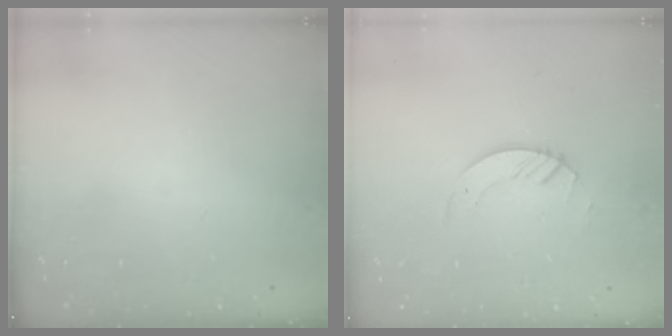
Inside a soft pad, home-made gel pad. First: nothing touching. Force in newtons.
{"total": 3.7, "press": 3.7, "slide": 0.4}